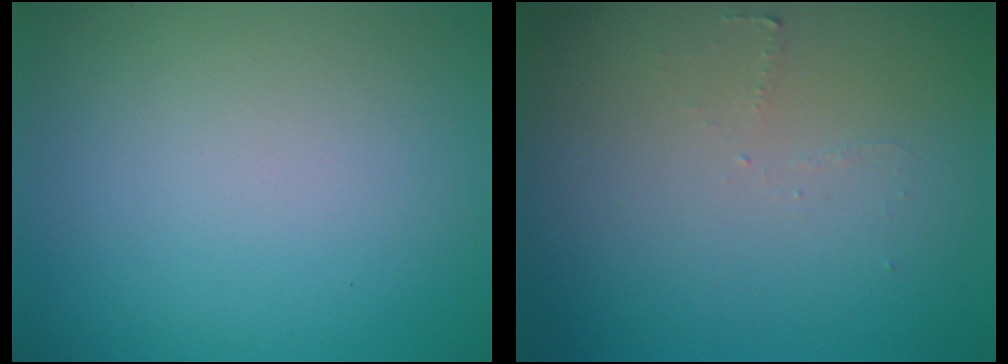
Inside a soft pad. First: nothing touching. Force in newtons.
{"total": 0.9, "press": 0.8, "slide": 0.3}